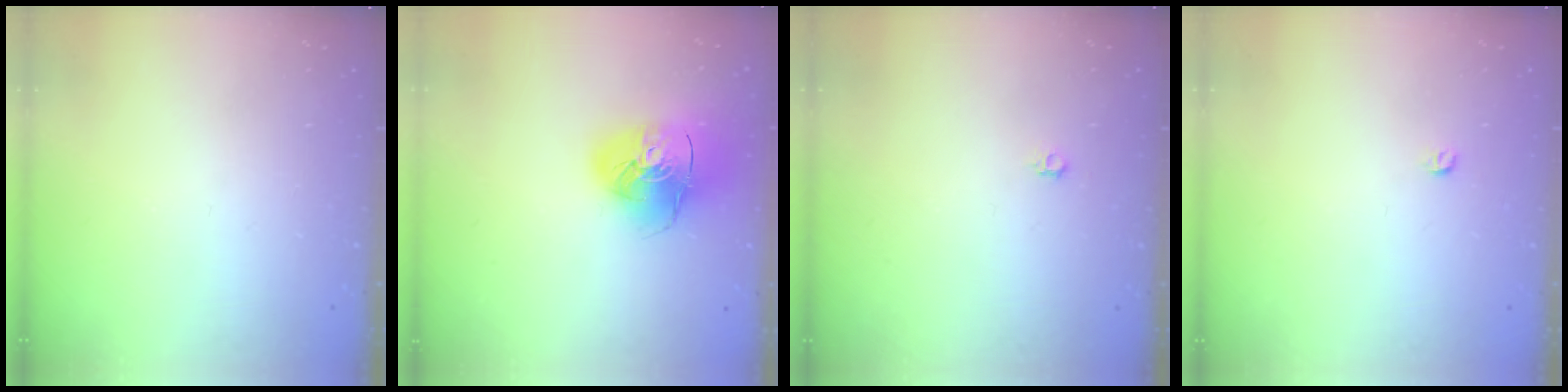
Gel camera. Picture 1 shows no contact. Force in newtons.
{"total": 14.9, "press": 14.7, "slide": 2.1}
{"total": 3.6, "press": 3.5, "slide": 0.8}
{"total": 3.1, "press": 3.1, "slide": 0.5}